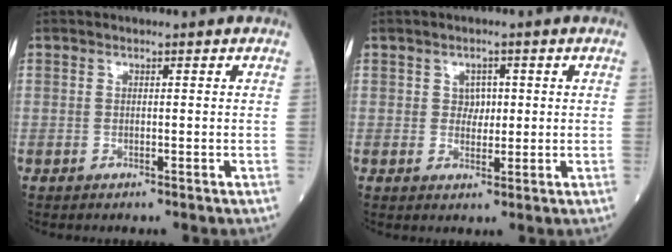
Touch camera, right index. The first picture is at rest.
{"total": 2.6, "force": [0.5, 1.9, 1.7], "torque": [-0.018, 0.000, 0.008]}